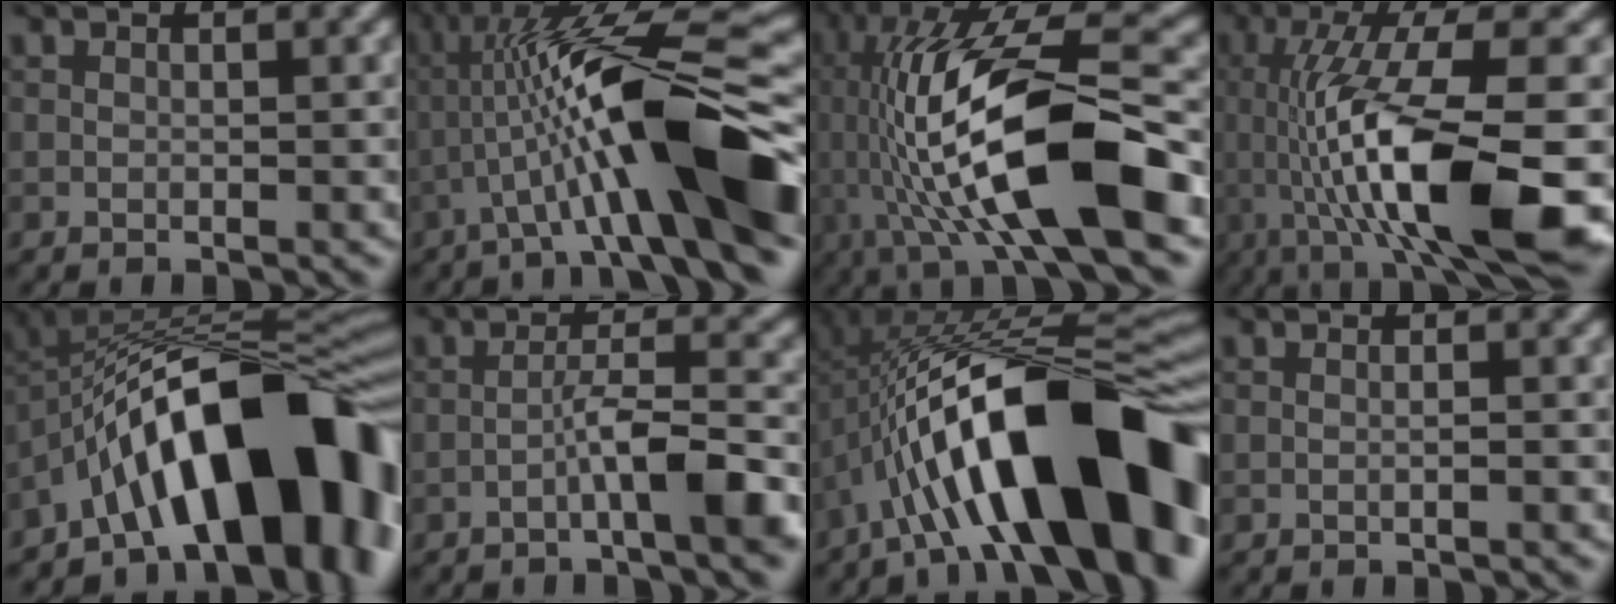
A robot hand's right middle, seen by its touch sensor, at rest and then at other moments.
{"total": 12.9, "force": [-1.9, 1.8, 12.6], "torque": [-0.217, 0.048, -0.019]}
{"total": 13.7, "force": [-2.3, 3.7, 13.0], "torque": [-0.247, 0.027, -0.033]}
{"total": 12.4, "force": [-3.0, 2.8, 11.7], "torque": [-0.202, 0.005, -0.038]}
{"total": 15.2, "force": [-6.7, 6.1, 12.3], "torque": [-0.159, 0.047, -0.115]}
{"total": 5.4, "force": [-3.0, 0.2, 4.5], "torque": [-0.082, 0.031, -0.049]}
{"total": 17.7, "force": [-5.6, 6.3, 15.6], "torque": [-0.243, 0.045, -0.087]}
{"total": 1.3, "force": [0.1, 0.6, 1.1], "torque": [0.006, 0.016, -0.010]}